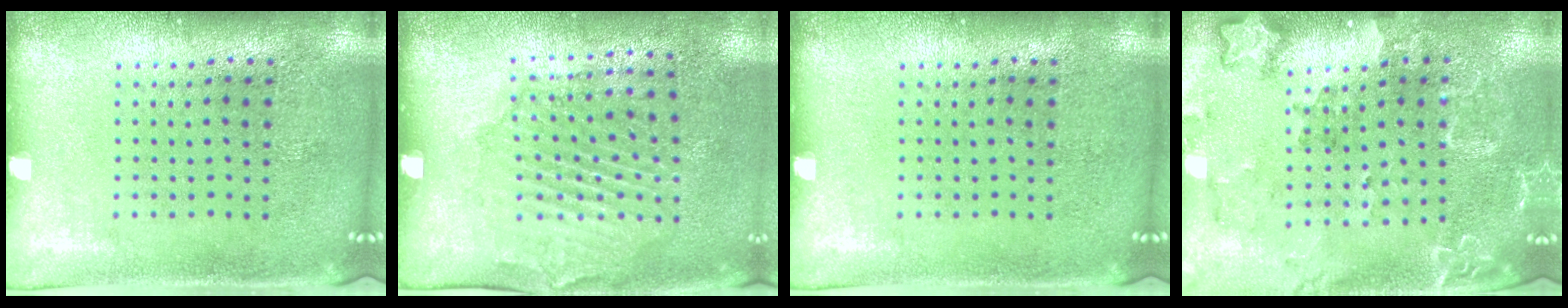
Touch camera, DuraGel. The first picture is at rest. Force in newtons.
{"total": 1.6, "press": 1.4, "slide": 0.8}
{"total": 0.0}
{"total": 2.0, "press": 1.9, "slide": 0.5}